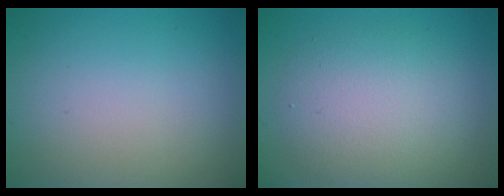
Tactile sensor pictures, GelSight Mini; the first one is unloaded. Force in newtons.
{"total": 5.3, "press": 5.2, "slide": 0.5}